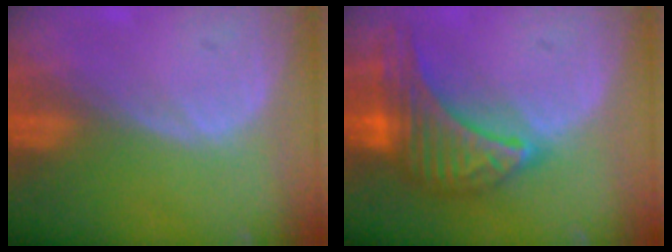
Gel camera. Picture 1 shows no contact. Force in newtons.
{"total": 10.0, "press": 10.0, "slide": 0.5}